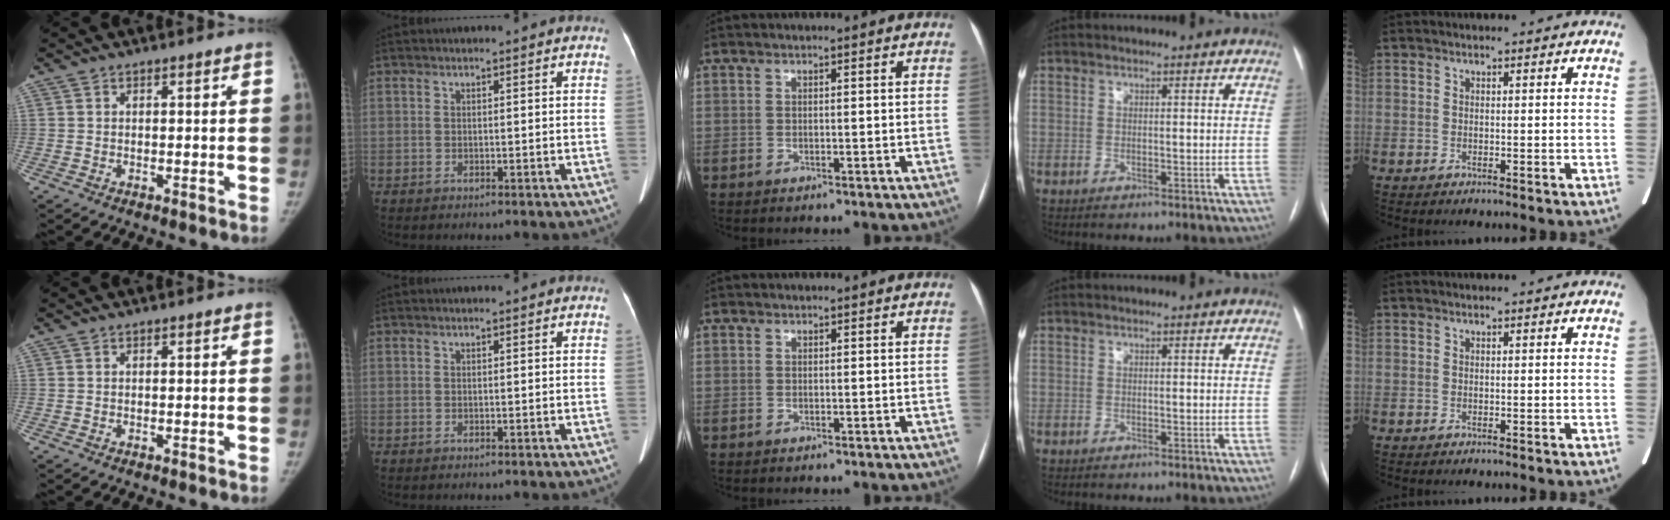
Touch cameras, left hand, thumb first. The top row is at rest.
{"middle": {"total": 2.6, "force": [-1.0, -1.9, -1.4], "torque": [0.041, -0.015, -0.019]}}